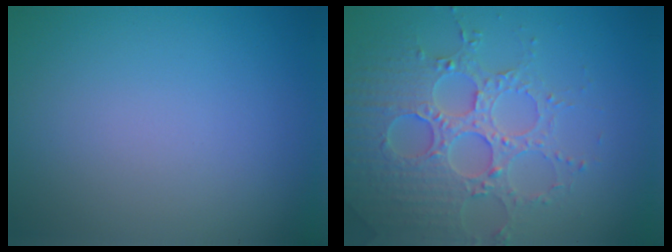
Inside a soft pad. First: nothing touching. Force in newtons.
{"total": 5.1, "press": 5.0, "slide": 1.1}